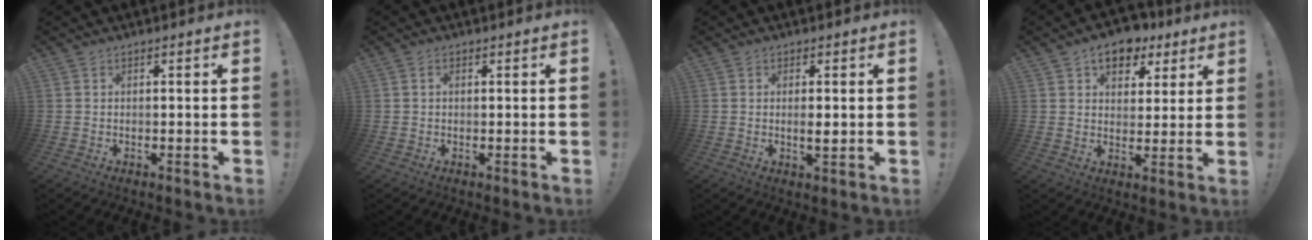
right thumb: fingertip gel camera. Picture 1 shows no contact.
{"total": 0.8, "force": [0.1, 0.6, 0.5], "torque": [-0.015, 0.005, 0.002]}
{"total": 2.7, "force": [0.0, 0.7, 2.6], "torque": [-0.030, -0.006, -0.004]}
{"total": 9.4, "force": [5.5, 6.3, 4.4], "torque": [-0.060, -0.026, 0.103]}